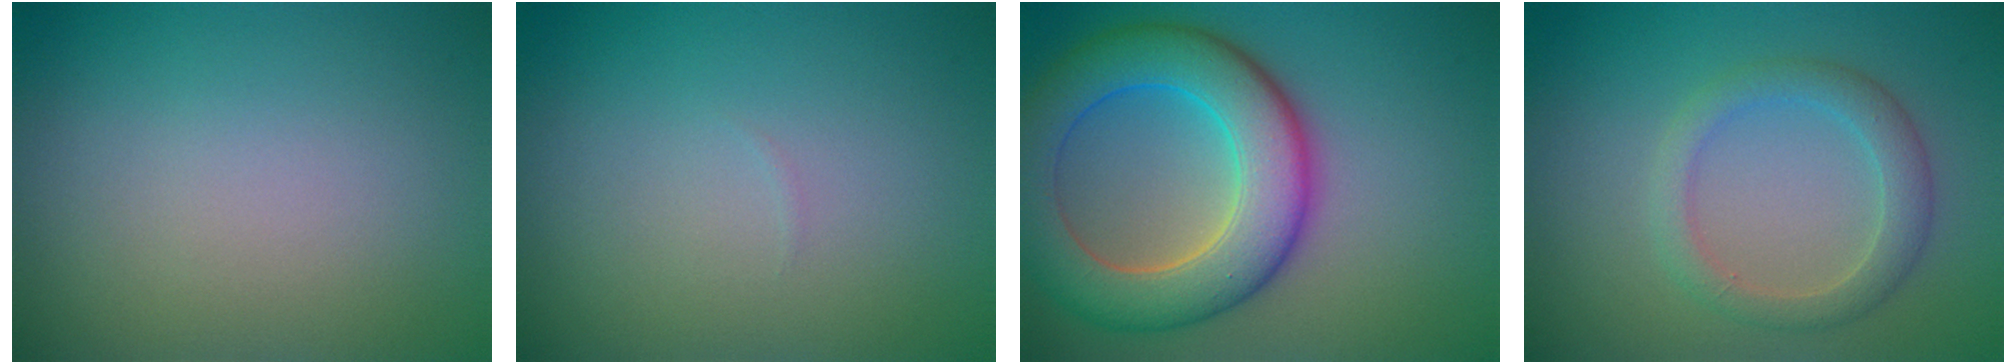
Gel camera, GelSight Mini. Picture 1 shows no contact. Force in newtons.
{"total": 0.0}
{"total": 8.8, "press": 8.8, "slide": 0.4}
{"total": 2.9, "press": 2.9, "slide": 0.1}